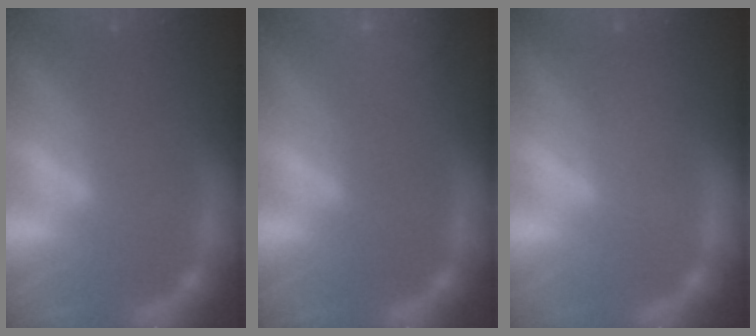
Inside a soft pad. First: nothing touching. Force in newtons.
{"total": 5.1}
{"total": 1.5}